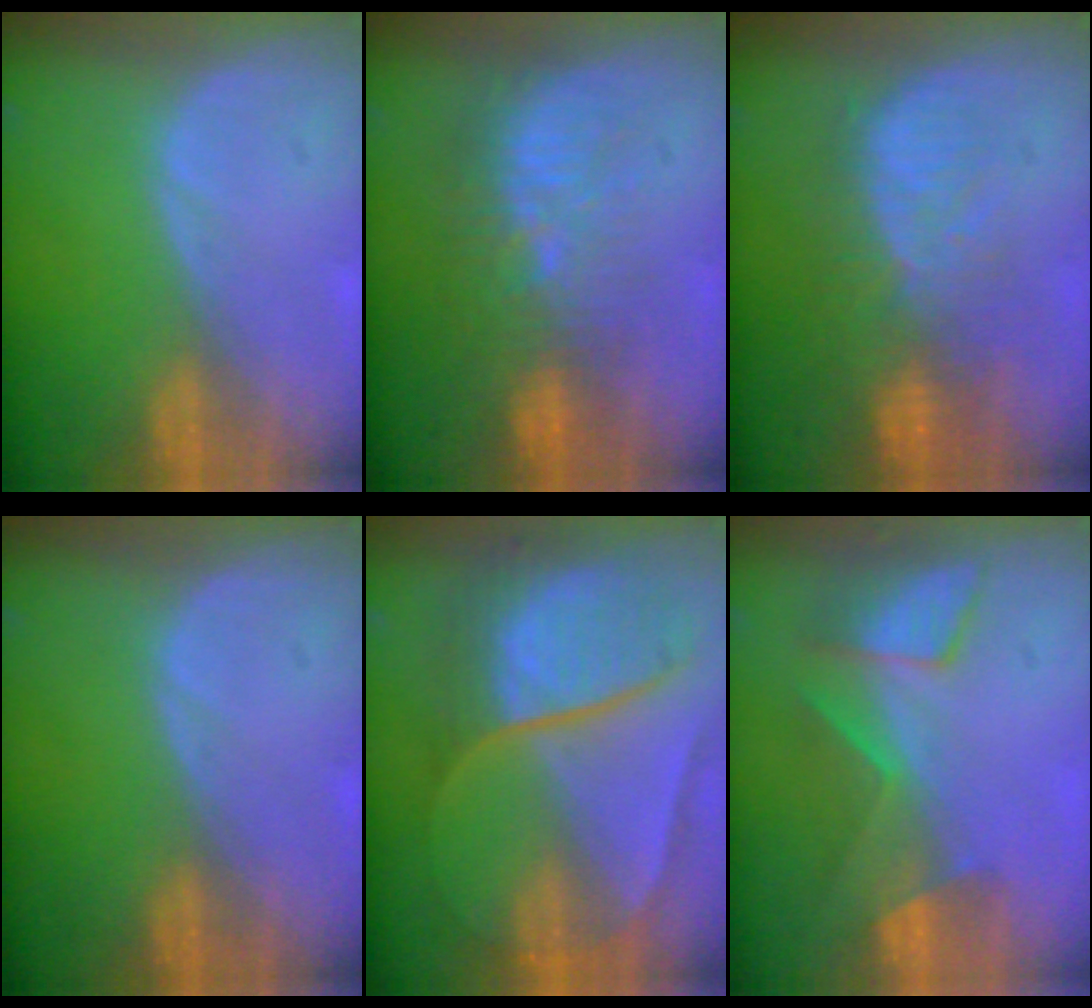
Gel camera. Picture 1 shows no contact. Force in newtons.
{"total": 9.6, "press": 9.0, "slide": 3.5}
{"total": 10.3, "press": 8.8, "slide": 5.4}
{"total": 0.0}
{"total": 10.4, "press": 10.3, "slide": 1.1}
{"total": 7.7, "press": 6.8, "slide": 3.6}